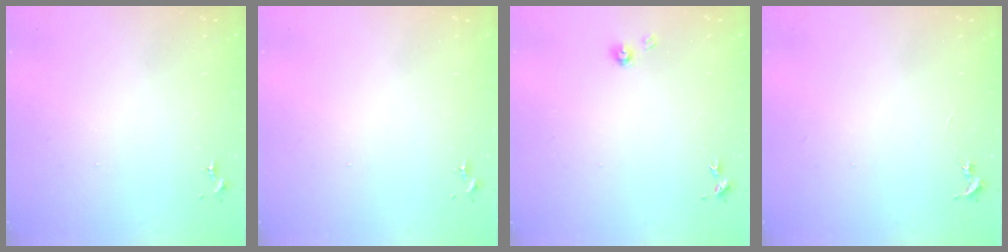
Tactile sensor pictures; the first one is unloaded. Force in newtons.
{"total": 0.0}
{"total": 4.0, "press": 4.0, "slide": 0.3}
{"total": 0.0}